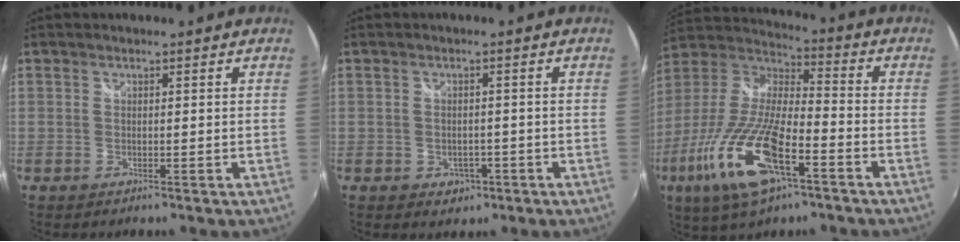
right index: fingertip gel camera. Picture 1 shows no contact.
{"total": 3.5, "force": [-1.5, 2.9, 1.4], "torque": [-0.031, 0.001, -0.012]}
{"total": 20.5, "force": [-9.6, 6.5, 16.9], "torque": [-0.350, -0.042, -0.184]}